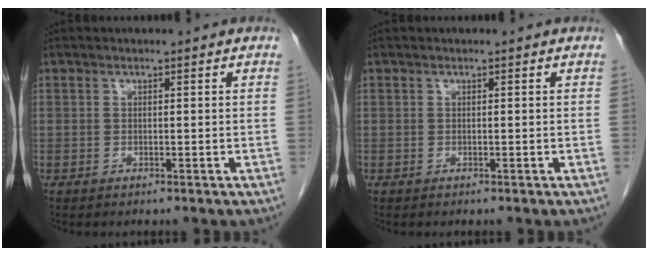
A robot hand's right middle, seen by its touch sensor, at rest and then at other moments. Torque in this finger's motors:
{"motor_torque": [0.02, 0.08, -0.01, 0.00]}